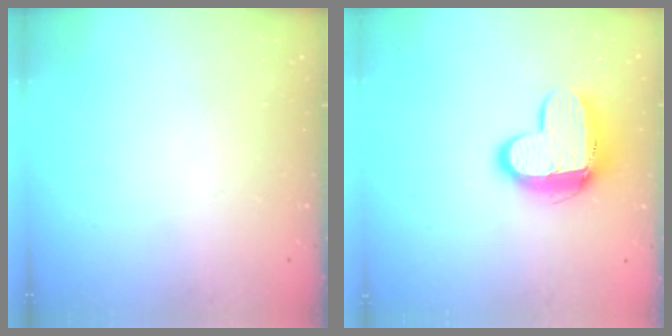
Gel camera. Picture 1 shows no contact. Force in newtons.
{"total": 12.0, "press": 11.9, "slide": 1.1}